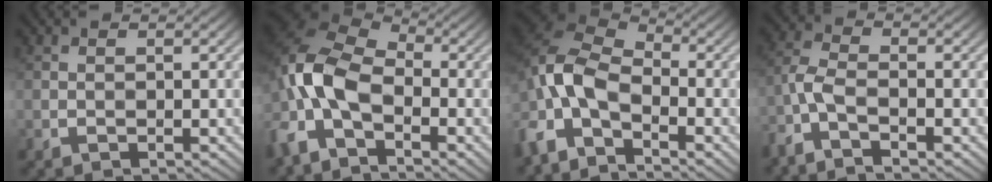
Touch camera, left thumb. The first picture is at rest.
{"total": 11.7, "force": [-4.5, 6.1, 8.8], "torque": [-0.212, -0.002, -0.104]}
{"total": 10.2, "force": [-5.2, 4.9, 7.3], "torque": [-0.165, -0.004, -0.124]}
{"total": 4.4, "force": [-3.1, 1.2, 2.9], "torque": [-0.074, -0.007, -0.080]}